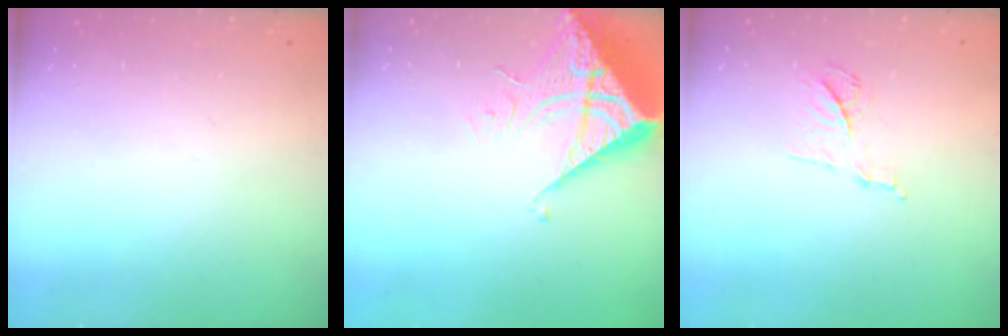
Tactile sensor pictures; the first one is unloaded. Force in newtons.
{"total": 12.1, "press": 12.0, "slide": 1.3}
{"total": 9.1, "press": 9.1, "slide": 0.5}